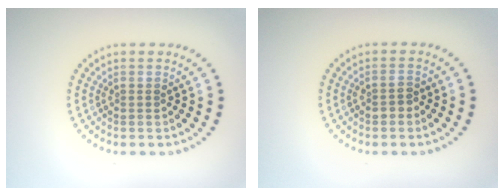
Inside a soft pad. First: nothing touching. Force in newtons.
{"total": 1.4, "press": 1.3, "slide": 0.4}